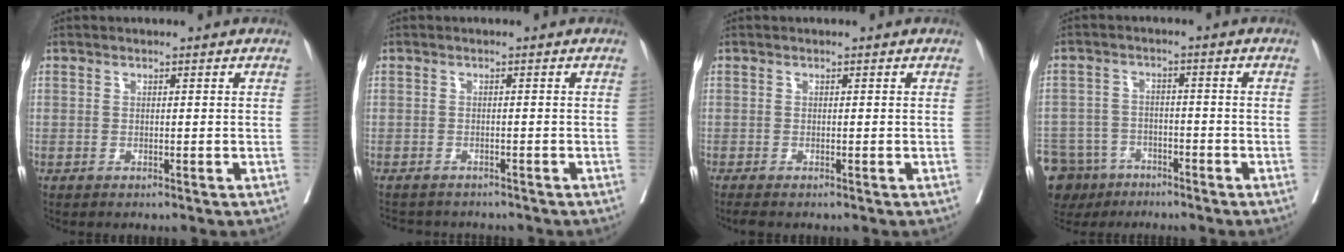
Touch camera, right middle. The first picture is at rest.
{"total": 4.9, "force": [-4.4, 2.1, 0.4], "torque": [-0.001, -0.004, -0.060]}
{"total": 2.1, "force": [-1.8, -0.1, 1.1], "torque": [-0.015, -0.005, -0.024]}
{"total": 10.7, "force": [-7.6, 7.1, 2.5], "torque": [-0.064, 0.001, -0.122]}